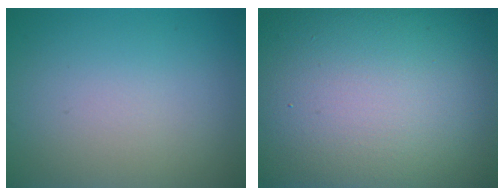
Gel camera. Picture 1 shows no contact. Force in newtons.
{"total": 22.9, "press": 22.8, "slide": 0.9}